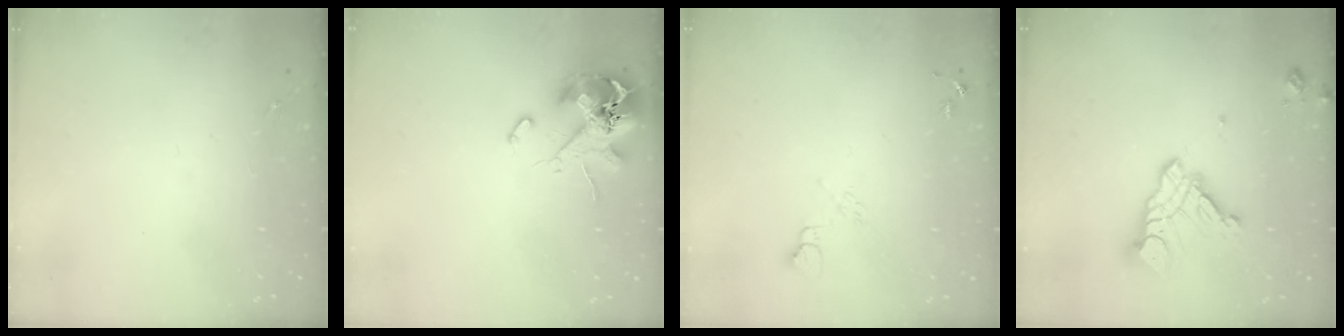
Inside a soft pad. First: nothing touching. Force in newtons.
{"total": 13.9, "press": 13.8, "slide": 2.0}
{"total": 6.6, "press": 6.5, "slide": 0.8}
{"total": 14.4, "press": 14.3, "slide": 1.5}